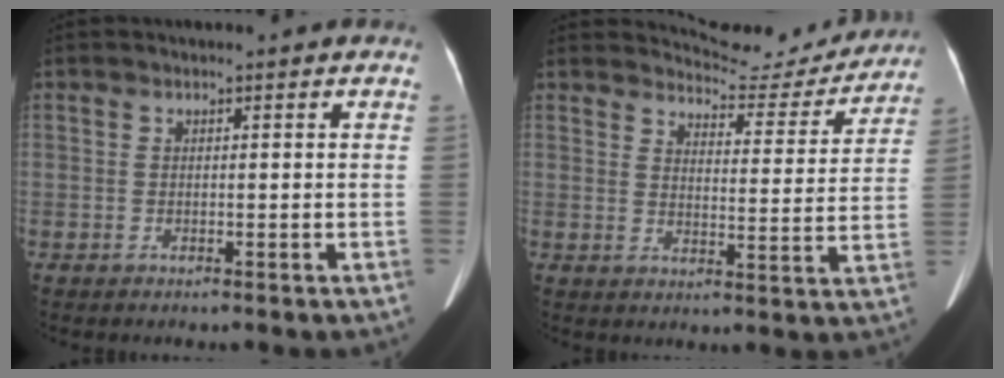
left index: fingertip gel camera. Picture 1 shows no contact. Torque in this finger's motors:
{"motor_torque": [0.66, -1.14, -0.11, -0.03]}